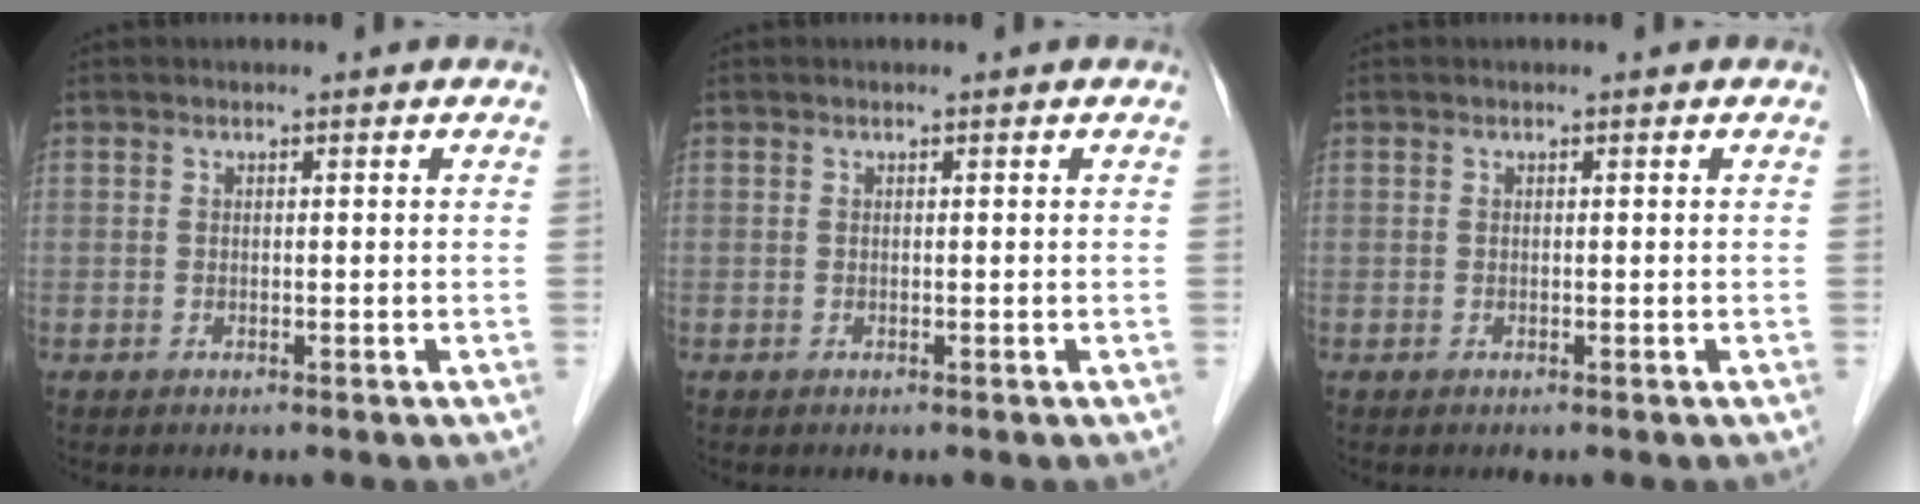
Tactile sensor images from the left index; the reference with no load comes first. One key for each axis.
{"total": 0.0}
{"total": 0.0}